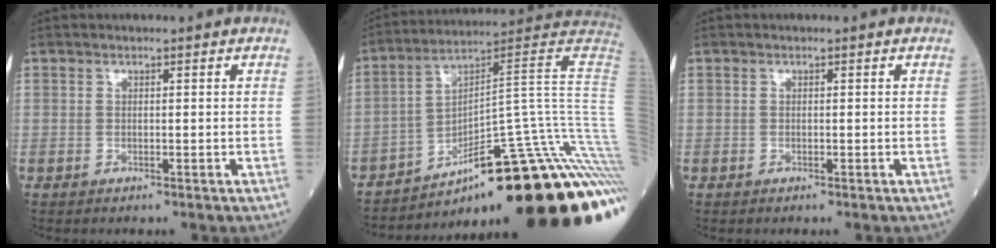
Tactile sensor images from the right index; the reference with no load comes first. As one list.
[{"total": 33.8, "force": [-18.5, 2.7, 28.2], "torque": [-0.263, 0.012, -0.265]}, {"total": 0.0}]